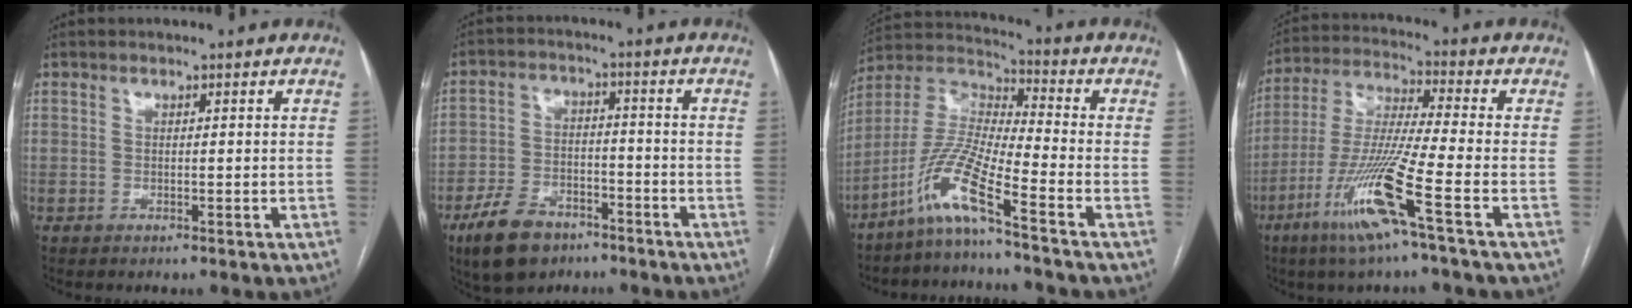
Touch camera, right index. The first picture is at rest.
{"total": 9.4, "force": [-6.2, 5.2, 4.8], "torque": [-0.103, 0.000, -0.105]}
{"total": 10.4, "force": [-6.8, -0.5, 7.8], "torque": [-0.176, -0.003, -0.141]}
{"total": 13.8, "force": [-6.7, -1.3, 12.1], "torque": [-0.251, -0.027, -0.132]}